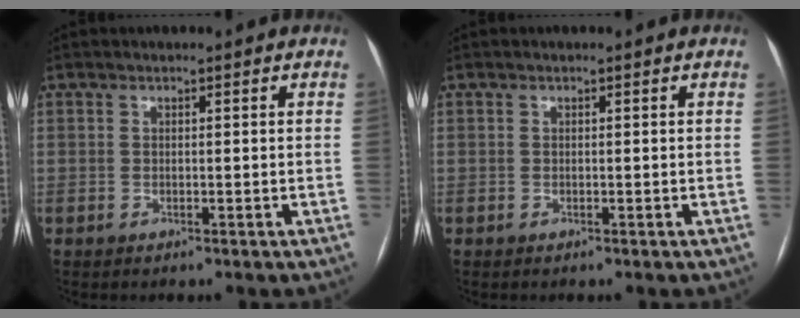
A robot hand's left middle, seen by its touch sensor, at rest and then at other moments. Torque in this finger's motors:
{"motor_torque": [0.06, 0.09, 0.00, 0.00]}